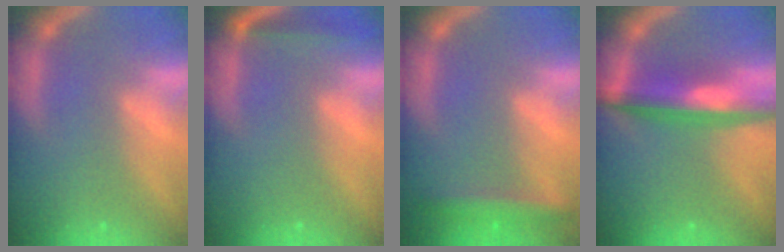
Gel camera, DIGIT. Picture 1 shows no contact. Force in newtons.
{"total": 2.5}
{"total": 3.5}
{"total": 6.5}